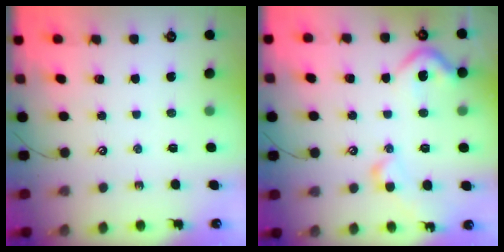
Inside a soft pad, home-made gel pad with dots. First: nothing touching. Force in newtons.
{"total": 8.2, "press": 8.1, "slide": 1.3}